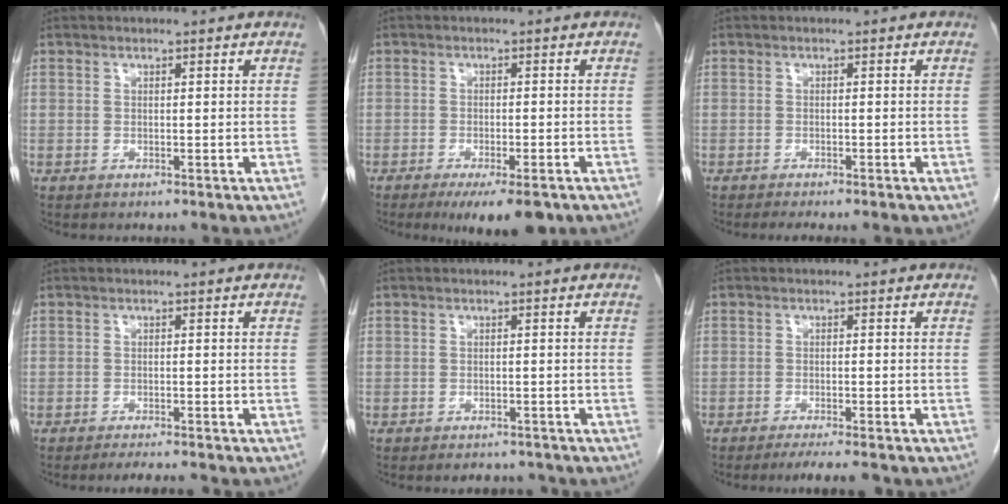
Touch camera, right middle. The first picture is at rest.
{"total": 7.4, "force": [-5.1, 1.8, 5.0], "torque": [-0.063, -0.011, -0.074]}
{"total": 4.3, "force": [-3.4, 0.7, 2.5], "torque": [-0.024, -0.006, -0.043]}
{"total": 3.6, "force": [-3.2, -0.1, 1.5], "torque": [-0.019, -0.008, -0.047]}
{"total": 3.5, "force": [-3.1, 1.4, 0.6], "torque": [-0.001, 0.001, -0.040]}
{"total": 5.5, "force": [-4.6, 0.3, 2.9], "torque": [-0.033, -0.009, -0.069]}